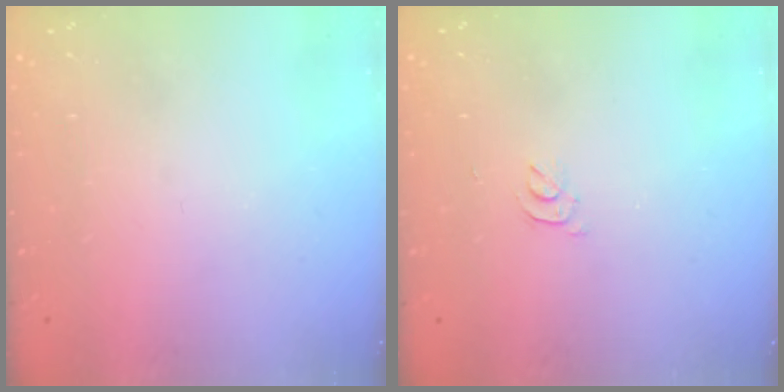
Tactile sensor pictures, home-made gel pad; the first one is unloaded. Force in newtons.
{"total": 2.9, "press": 2.9, "slide": 0.5}